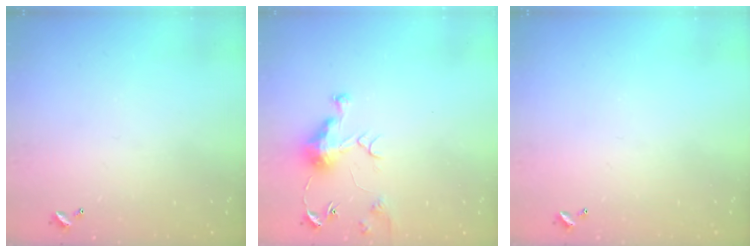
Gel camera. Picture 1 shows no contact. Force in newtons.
{"total": 7.0, "press": 7.0, "slide": 0.7}
{"total": 0.0}